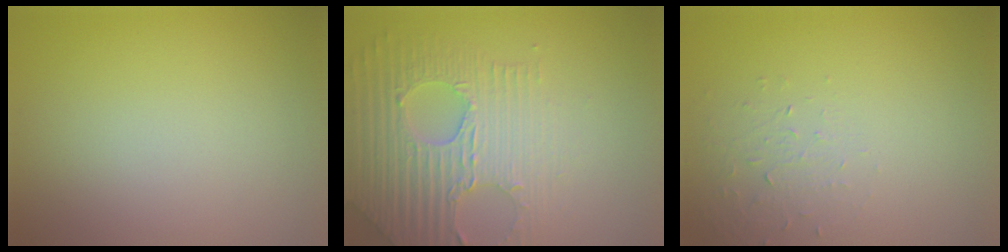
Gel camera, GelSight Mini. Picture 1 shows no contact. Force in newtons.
{"total": 6.4, "press": 5.0, "slide": 3.9}
{"total": 1.3, "press": 0.6, "slide": 1.2}